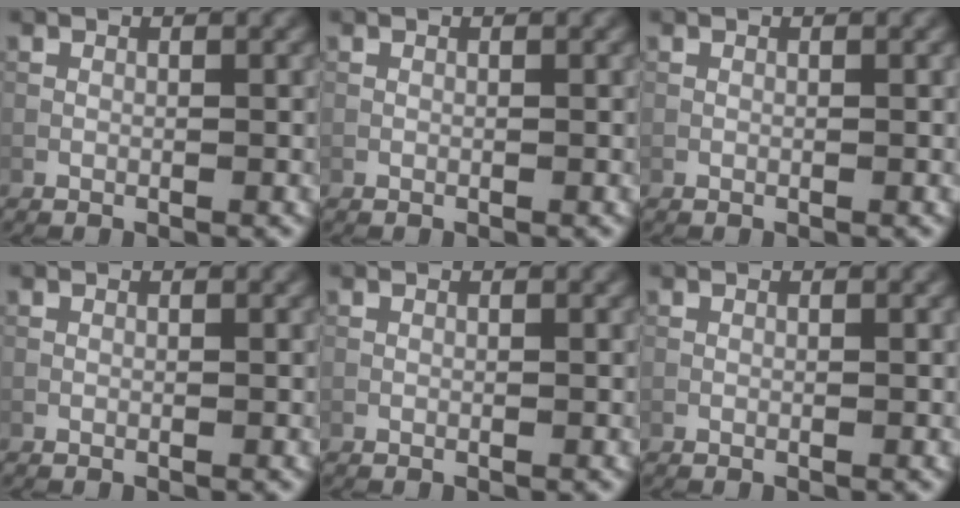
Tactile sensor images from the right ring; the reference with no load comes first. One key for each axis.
{"total": 0.0}
{"total": 0.0}
{"total": 0.0}
{"total": 0.0}
{"total": 0.0}